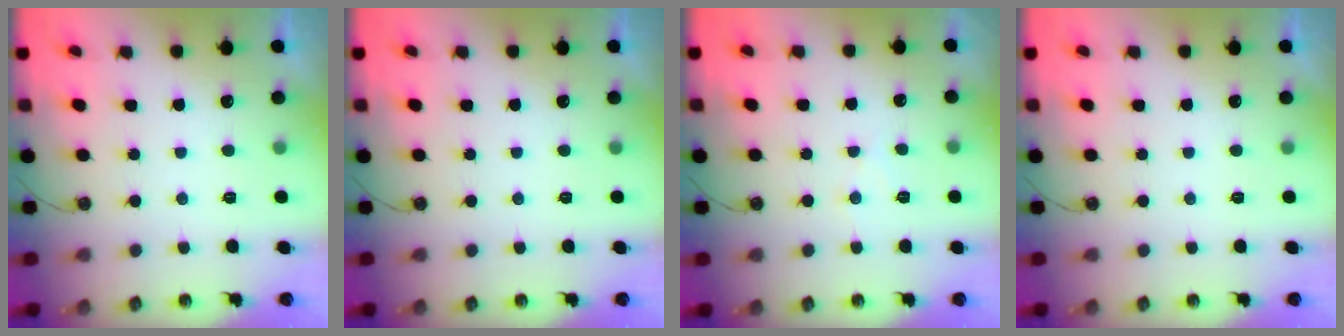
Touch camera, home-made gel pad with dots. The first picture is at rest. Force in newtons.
{"total": 0.0}
{"total": 6.3, "press": 6.3, "slide": 0.8}
{"total": 0.0}